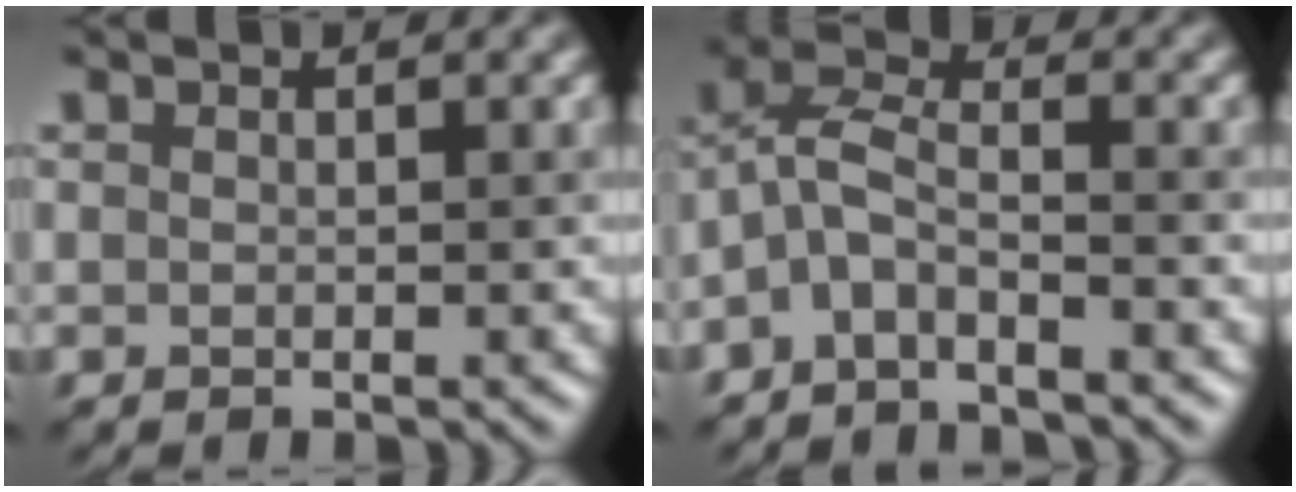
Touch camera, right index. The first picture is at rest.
{"total": 3.2, "force": [-2.2, 1.1, 2.1], "torque": [-0.055, 0.006, -0.053]}